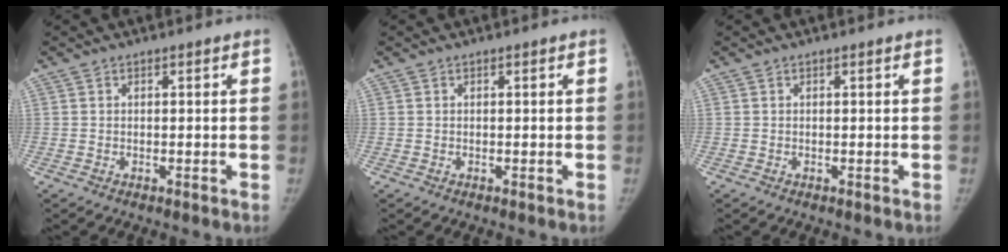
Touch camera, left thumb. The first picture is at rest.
{"total": 0.0}
{"total": 0.0}